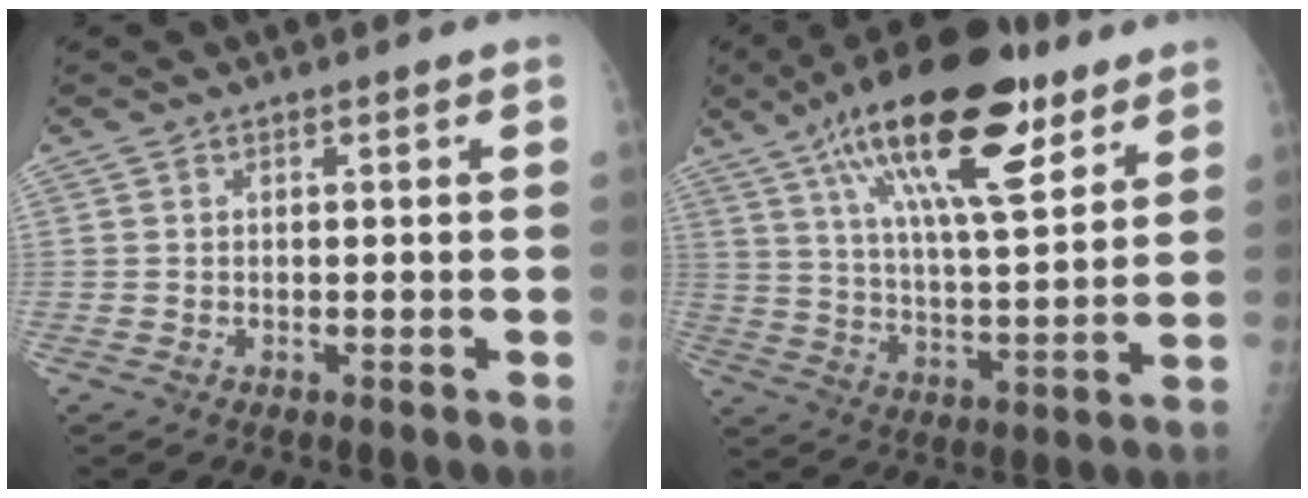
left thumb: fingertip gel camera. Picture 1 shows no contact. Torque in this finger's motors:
{"motor_torque": [1.17, 0.29, 1.68, -1.08, 0.47]}